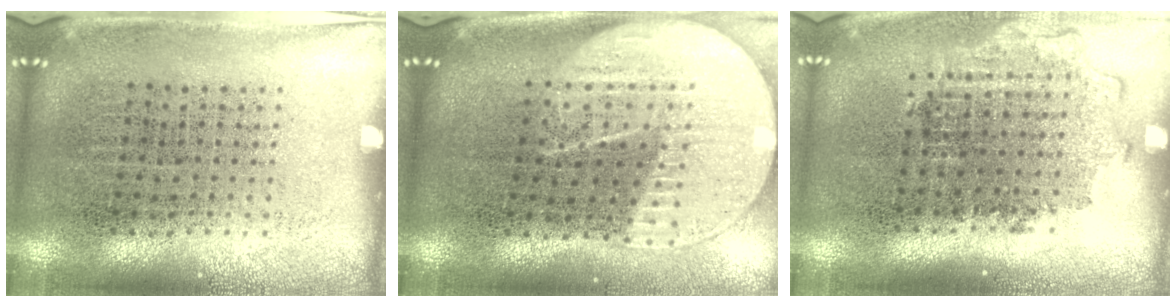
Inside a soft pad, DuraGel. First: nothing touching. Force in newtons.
{"total": 2.2, "press": 2.0, "slide": 1.1}
{"total": 1.2, "press": 1.1, "slide": 0.5}